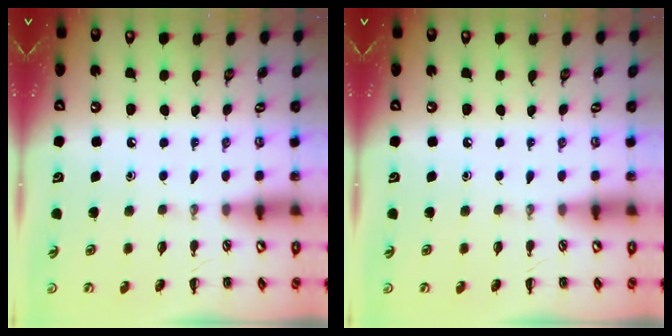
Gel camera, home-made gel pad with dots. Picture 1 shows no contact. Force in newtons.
{"total": 0.0}